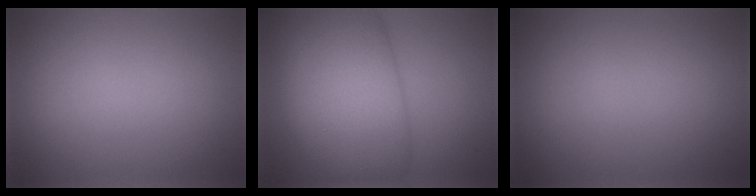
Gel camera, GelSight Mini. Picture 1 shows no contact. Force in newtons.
{"total": 12.1, "press": 12.1, "slide": 0.5}
{"total": 0.0}